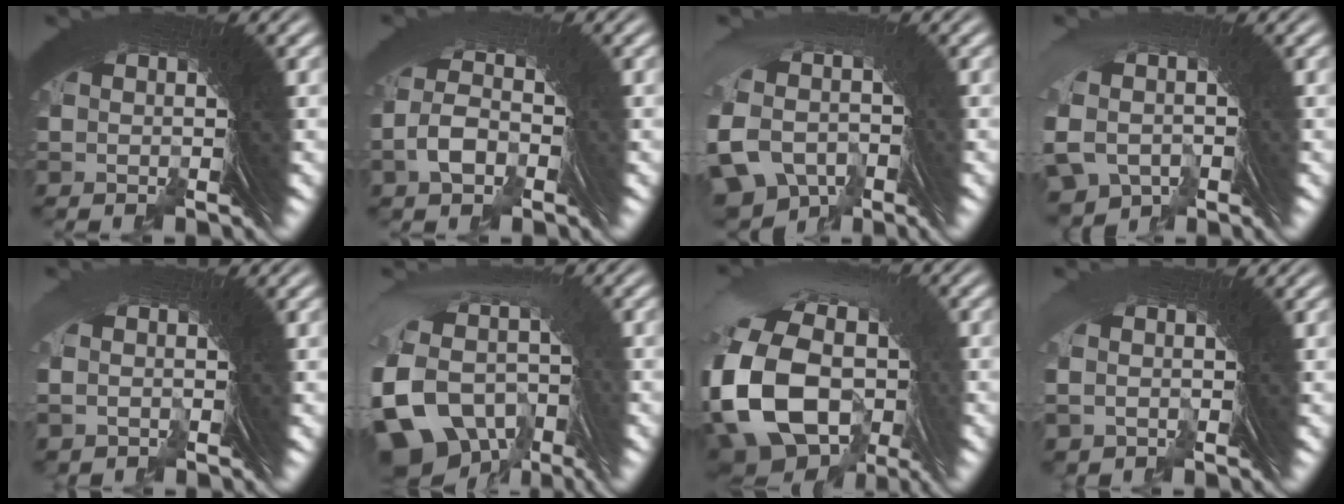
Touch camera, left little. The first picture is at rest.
{"total": 1.8, "force": [-0.3, 1.2, 1.3], "torque": [-0.029, 0.012, -0.007]}
{"total": 7.2, "force": [-3.6, 5.7, 2.4], "torque": [-0.067, -0.036, -0.047]}
{"total": 4.3, "force": [-2.4, 3.5, 0.7], "torque": [-0.023, -0.007, -0.040]}
{"total": 0.6, "force": [-0.1, 0.3, -0.6], "torque": [0.011, 0.005, -0.003]}
{"total": 11.1, "force": [-3.0, 9.0, 5.8], "torque": [-0.149, -0.054, -0.032]}
{"total": 12.9, "force": [-0.9, 9.4, 8.8], "torque": [-0.204, -0.043, 0.002]}
{"total": 0.6, "force": [-0.1, 0.5, -0.4], "torque": [0.006, 0.001, 0.003]}